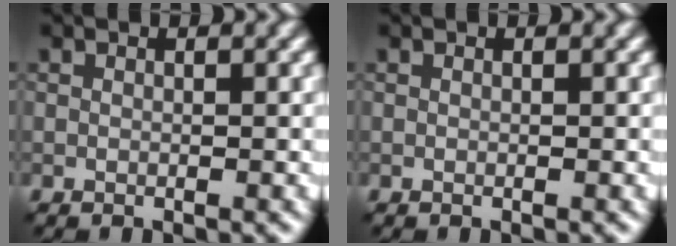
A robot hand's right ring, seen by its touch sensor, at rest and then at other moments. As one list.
[{"total": 0.0}]